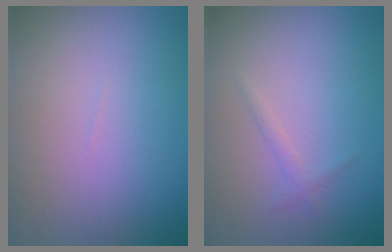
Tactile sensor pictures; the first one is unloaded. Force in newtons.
{"total": 0.8, "press": 0.8, "slide": 0.1}